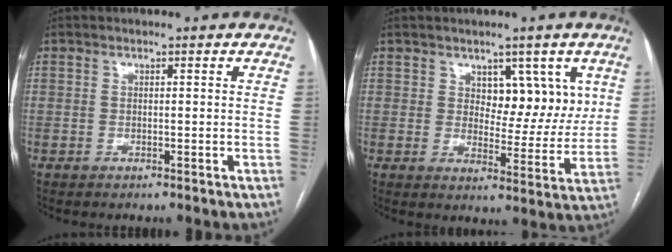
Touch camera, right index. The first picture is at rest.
{"total": 7.0, "force": [3.1, 4.1, 4.8], "torque": [-0.049, 0.006, 0.051]}